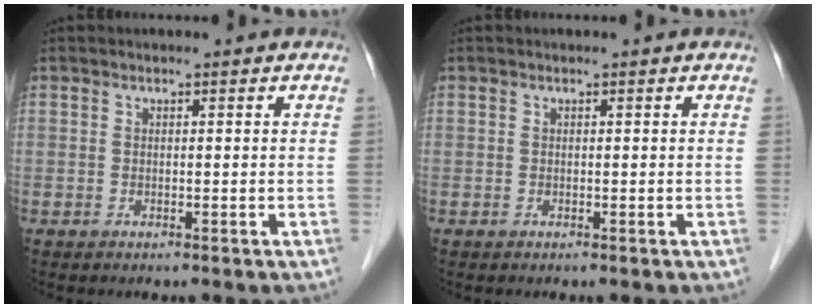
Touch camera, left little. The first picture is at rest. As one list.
[{"total": 0.0}]